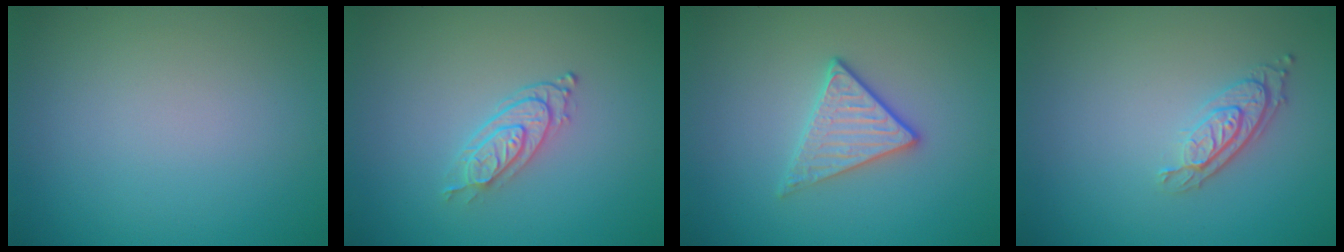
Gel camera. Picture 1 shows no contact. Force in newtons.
{"total": 2.8, "press": 2.2, "slide": 1.7}
{"total": 2.8, "press": 2.5, "slide": 1.2}
{"total": 2.9, "press": 2.0, "slide": 2.0}